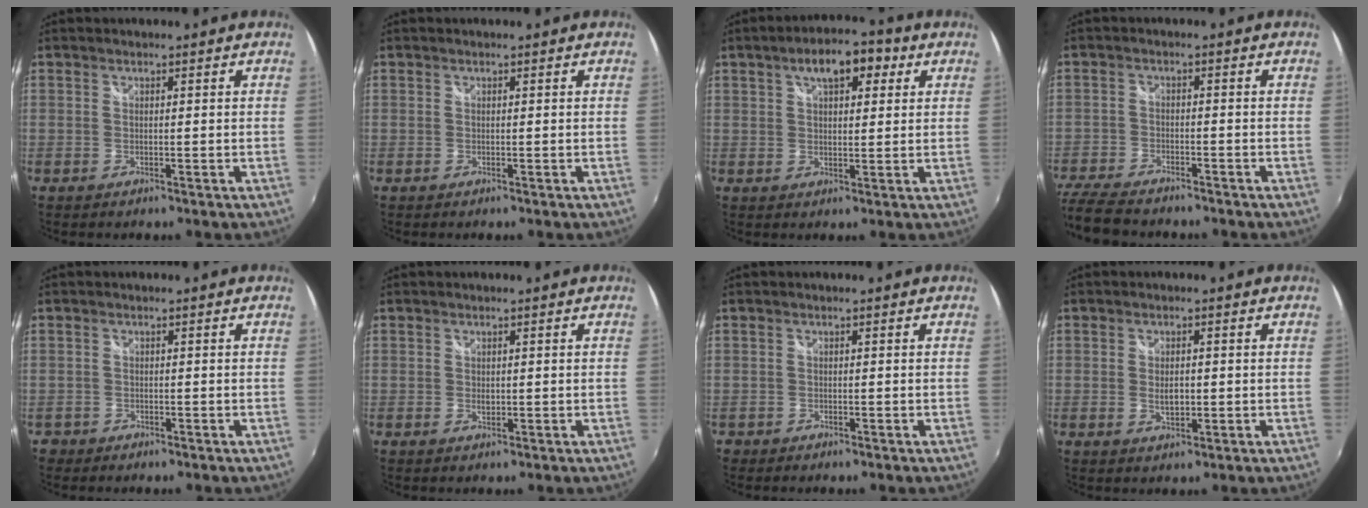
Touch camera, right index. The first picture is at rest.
{"total": 0.0}
{"total": 8.4, "force": [3.9, 3.9, 6.4], "torque": [-0.105, 0.027, 0.061]}
{"total": 11.4, "force": [-9.7, 3.8, 4.5], "torque": [-0.131, -0.024, -0.174]}
{"total": 1.7, "force": [-1.0, 1.4, 0.0], "torque": [-0.007, 0.002, -0.016]}
{"total": 0.9, "force": [0.0, 0.7, 0.5], "torque": [-0.007, -0.002, 0.001]}
{"total": 1.2, "force": [-0.7, 0.9, -0.1], "torque": [-0.005, 0.001, -0.013]}
{"total": 3.1, "force": [-0.3, 1.8, 2.5], "torque": [-0.042, -0.004, -0.002]}